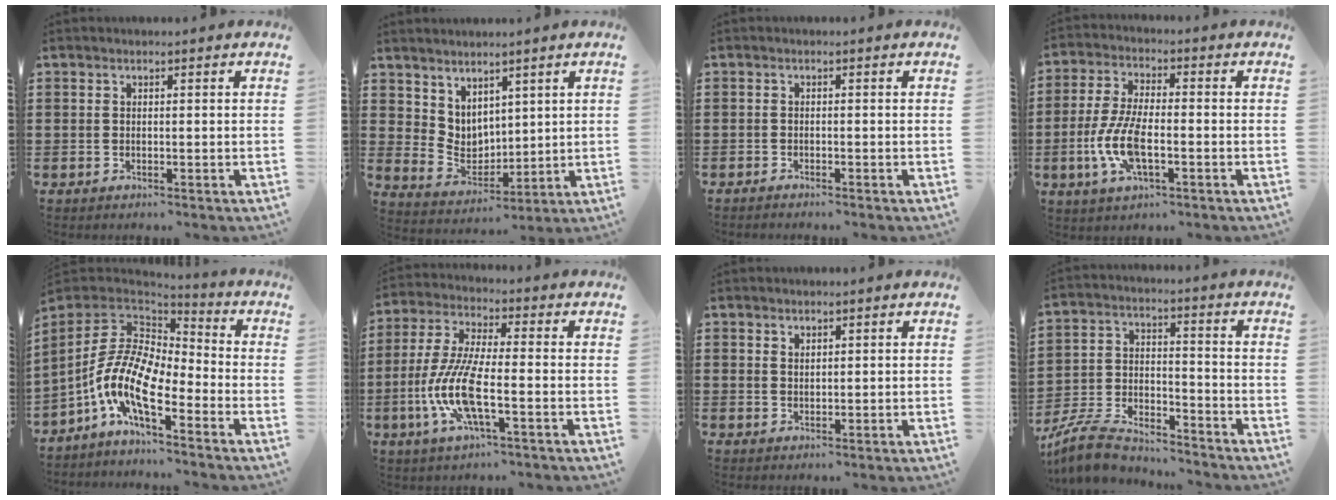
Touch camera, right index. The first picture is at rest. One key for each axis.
{"total": 4.9, "fx": 3.7, "fy": 3.1, "fz": 0.4, "tx": -0.029, "ty": -0.012, "tz": 0.072}
{"total": 0.8, "fx": -0.8, "fy": 0.0, "fz": 0.0, "tx": -0.002, "ty": 0.001, "tz": -0.018}
{"total": 8.6, "fx": -2.4, "fy": 3.3, "fz": 7.6, "tx": -0.175, "ty": -0.013, "tz": -0.048}
{"total": 12.7, "fx": -5.9, "fy": 5.6, "fz": 9.7, "tx": -0.230, "ty": -0.003, "tz": -0.125}
{"total": 10.4, "fx": -3.3, "fy": 2.7, "fz": 9.4, "tx": -0.218, "ty": -0.016, "tz": -0.068}
{"total": 1.3, "fx": 1.2, "fy": 0.6, "fz": 0.1, "tx": -0.003, "ty": 0.002, "tz": 0.023}
{"total": 7.8, "fx": -7.3, "fy": 1.5, "fz": 2.3, "tx": -0.063, "ty": 0.010, "tz": -0.146}